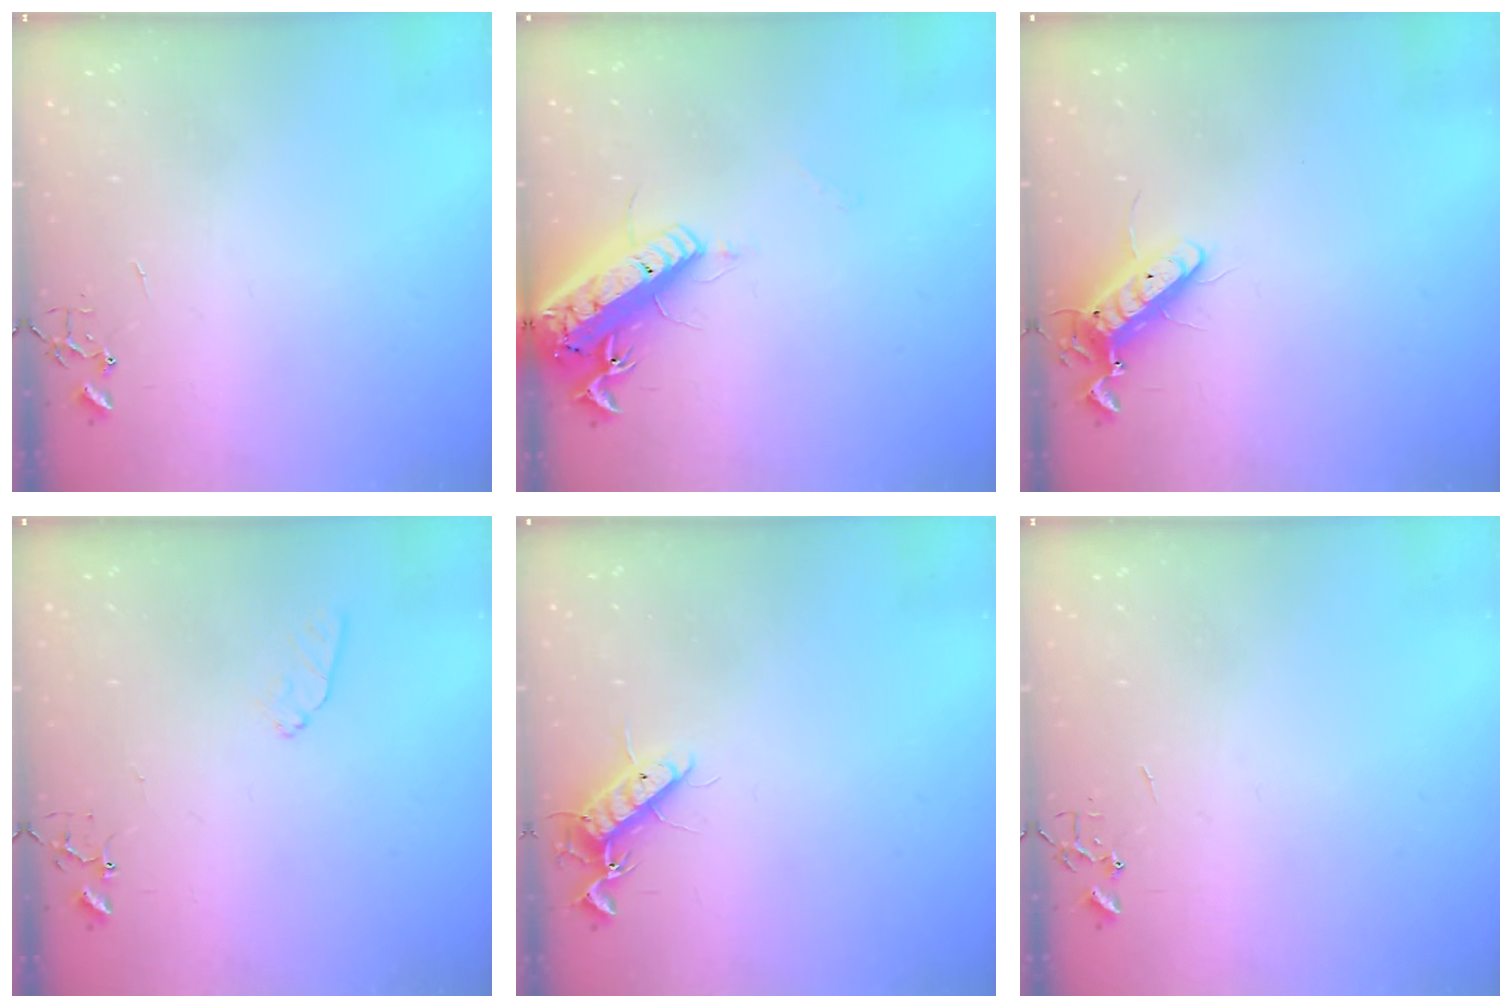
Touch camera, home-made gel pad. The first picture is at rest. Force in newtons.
{"total": 18.1, "press": 17.7, "slide": 3.6}
{"total": 11.6, "press": 11.4, "slide": 2.2}
{"total": 7.7, "press": 7.6, "slide": 0.9}
{"total": 11.0, "press": 10.9, "slide": 1.9}
{"total": 0.0}